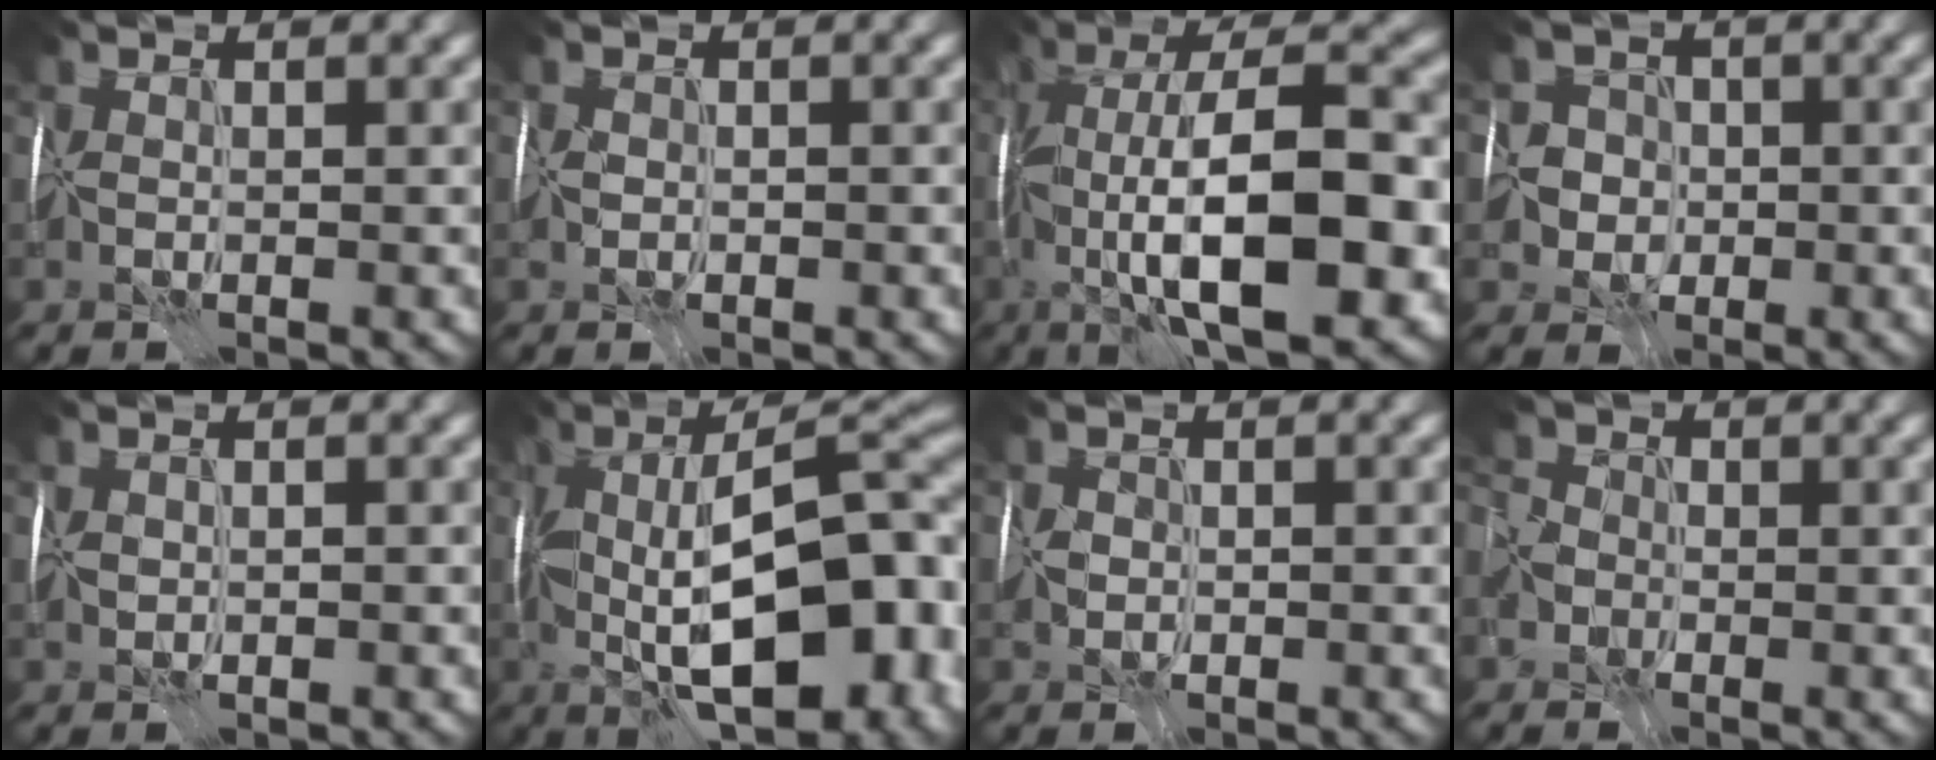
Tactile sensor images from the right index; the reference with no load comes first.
{"total": 0.9, "force": [-0.7, 0.5, 0.2], "torque": [-0.005, 0.001, -0.014]}
{"total": 13.4, "force": [-3.2, 4.5, 12.2], "torque": [-0.192, 0.002, -0.065]}
{"total": 4.8, "force": [-1.2, 4.5, 1.3], "torque": [0.001, 0.023, -0.043]}
{"total": 0.7, "force": [-0.6, 0.3, 0.2], "torque": [-0.007, 0.000, -0.010]}
{"total": 16.7, "force": [-3.7, 7.1, 14.6], "torque": [-0.200, 0.008, -0.058]}
{"total": 1.8, "force": [-0.7, 1.4, 0.7], "torque": [-0.014, -0.001, -0.014]}
{"total": 5.3, "force": [-1.7, 4.3, 2.5], "torque": [-0.052, 0.007, -0.054]}